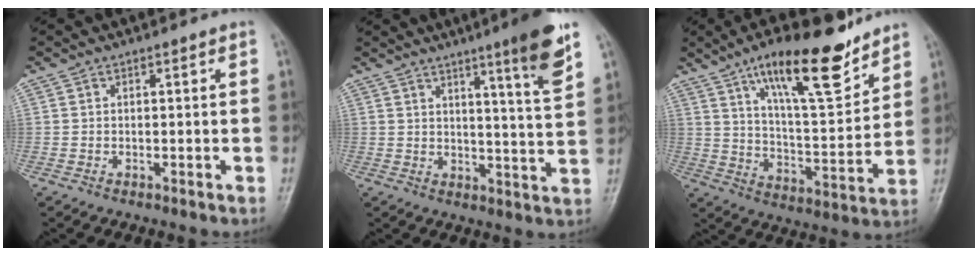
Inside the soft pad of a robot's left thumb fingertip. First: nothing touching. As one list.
[{"total": 10.6, "force": [6.4, 0.2, 8.4], "torque": [-0.113, -0.040, 0.089]}, {"total": 18.5, "force": [12.4, 5.4, 12.7], "torque": [-0.174, -0.067, 0.209]}]